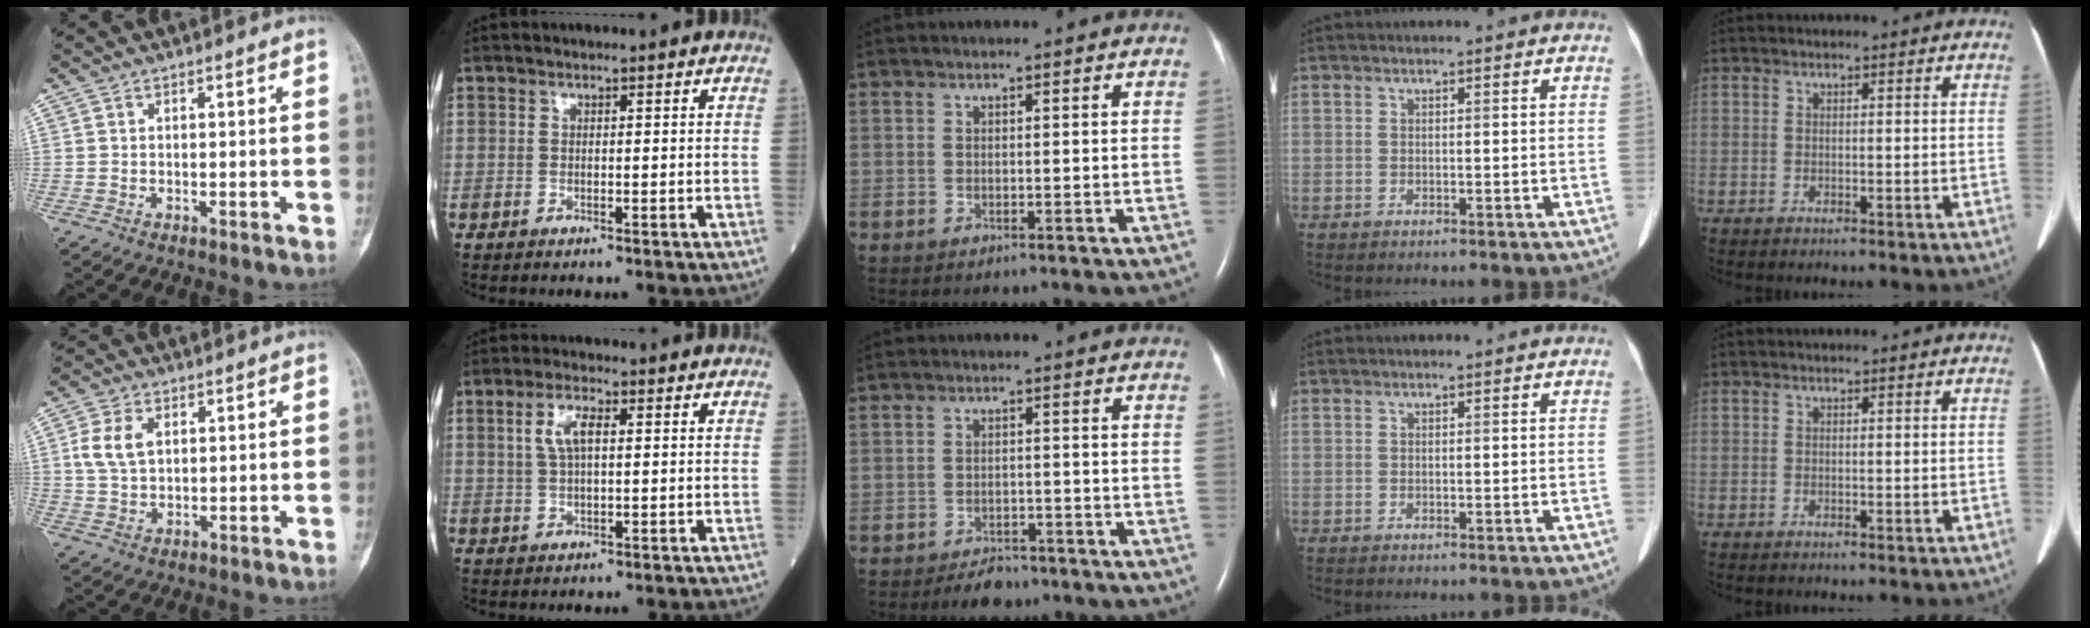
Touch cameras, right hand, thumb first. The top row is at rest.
{"thumb": {"total": 6.4, "force": [1.6, 4.1, 4.6], "torque": [-0.092, 0.002, 0.032]}, "index": {"total": 4.5, "force": [1.3, 1.4, 4.1], "torque": [-0.087, 0.009, 0.027]}, "middle": {"total": 3.7, "force": [-3.0, 1.7, 1.4], "torque": [-0.026, 0.001, -0.041]}}